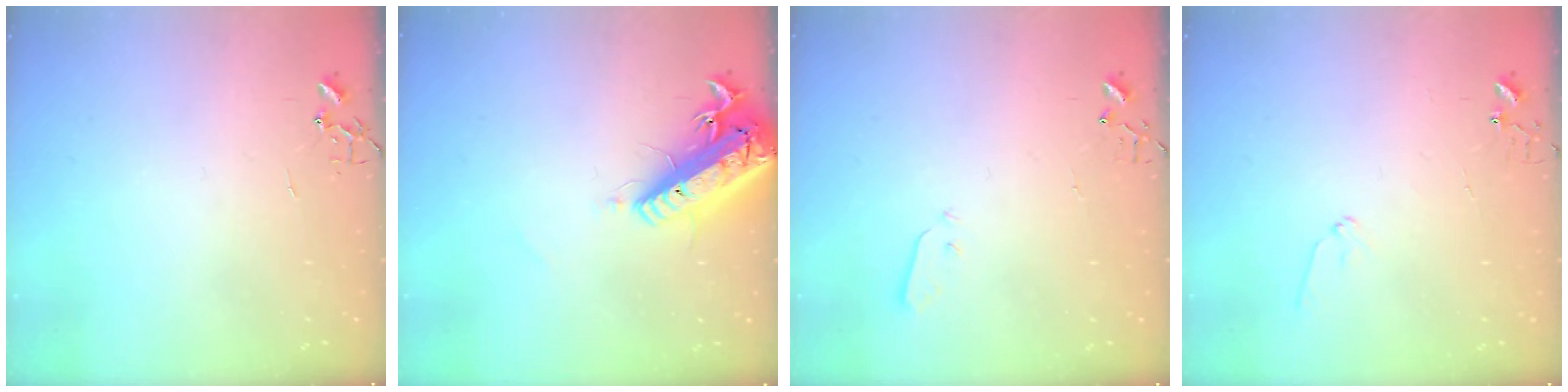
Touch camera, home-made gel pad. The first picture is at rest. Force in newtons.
{"total": 20.7, "press": 20.3, "slide": 4.2}
{"total": 3.0, "press": 3.0, "slide": 0.3}
{"total": 6.5, "press": 6.5, "slide": 0.6}